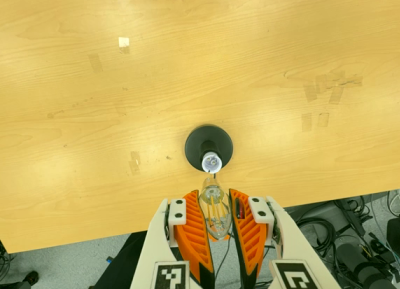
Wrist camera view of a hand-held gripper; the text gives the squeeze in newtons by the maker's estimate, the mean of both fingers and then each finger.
{"total": 19.5, "left": 23.7, "right": 15.3}